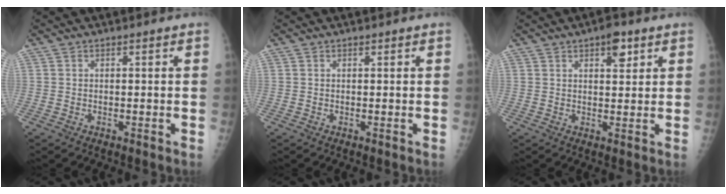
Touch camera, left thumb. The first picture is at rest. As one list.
[{"total": 0.0}, {"total": 4.4, "force": [2.4, 2.0, 3.1], "torque": [-0.029, -0.010, 0.032]}]